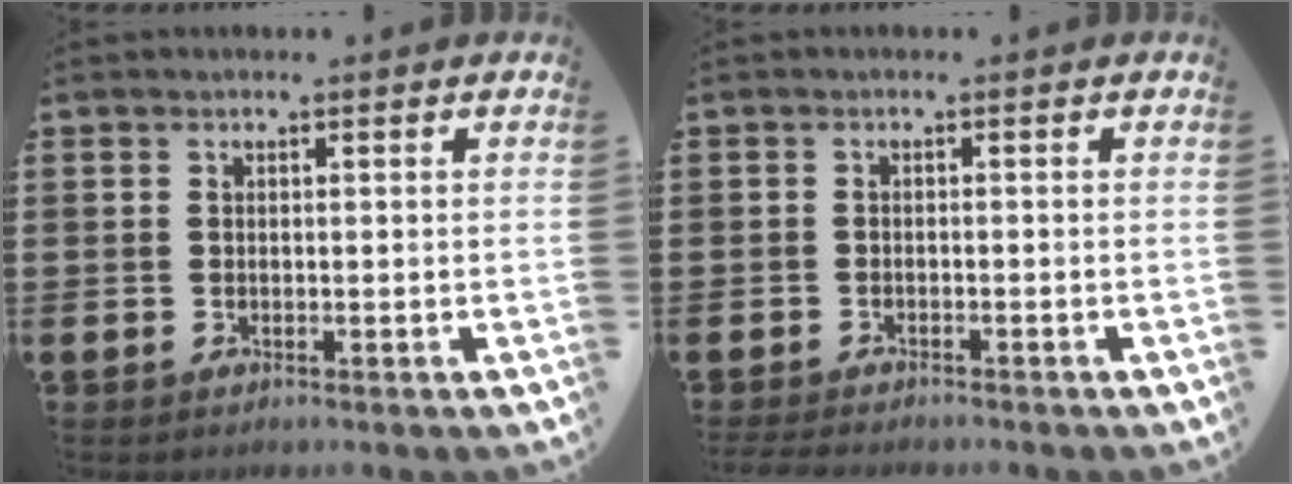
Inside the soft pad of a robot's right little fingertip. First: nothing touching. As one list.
[{"total": 1.1, "force": [-1.0, 0.1, 0.2], "torque": [-0.007, 0.000, -0.021]}]